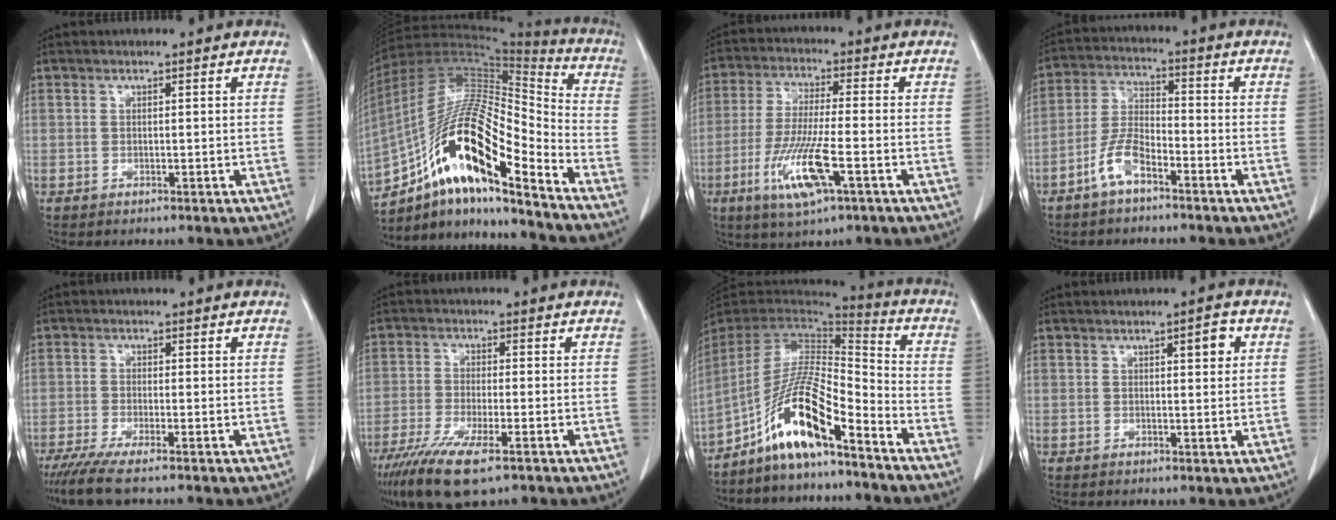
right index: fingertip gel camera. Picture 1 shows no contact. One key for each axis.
{"total": 21.3, "fx": -12.4, "fy": 4.1, "fz": 16.8, "tx": -0.327, "ty": 0.003, "tz": -0.218}
{"total": 11.1, "fx": -4.4, "fy": 1.2, "fz": 10.1, "tx": -0.208, "ty": -0.022, "tz": -0.082}
{"total": 6.7, "fx": -4.3, "fy": 2.3, "fz": 4.6, "tx": -0.105, "ty": 0.008, "tz": -0.085}
{"total": 5.9, "fx": -4.6, "fy": 0.0, "fz": 3.7, "tx": -0.058, "ty": -0.014, "tz": -0.078}
{"total": 10.1, "fx": -6.5, "fy": 1.9, "fz": 7.5, "tx": -0.137, "ty": -0.026, "tz": -0.108}
{"total": 12.5, "fx": -8.0, "fy": 2.0, "fz": 9.4, "tx": -0.183, "ty": 0.007, "tz": -0.148}
{"total": 2.7, "fx": 1.0, "fy": 0.7, "fz": 2.4, "tx": -0.033, "ty": 0.001, "tz": 0.012}